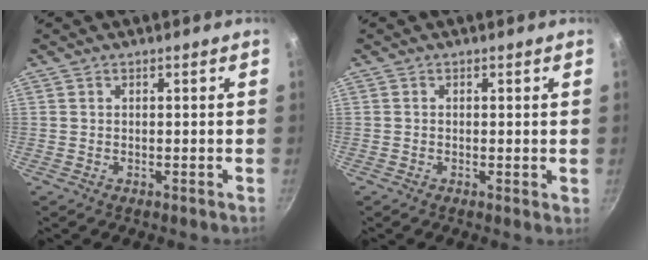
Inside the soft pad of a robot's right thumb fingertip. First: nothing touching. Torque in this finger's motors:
{"motor_torque": [-0.07, 0.03, -0.28, 0.14, -0.01]}